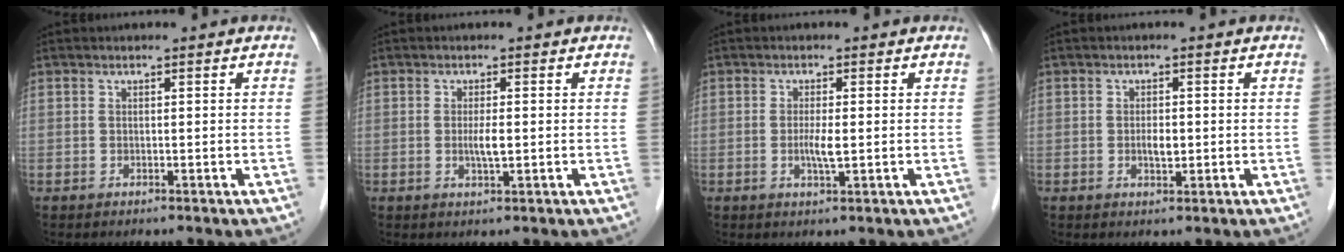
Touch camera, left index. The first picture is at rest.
{"total": 2.2, "force": [-0.1, 0.2, 2.2], "torque": [-0.044, -0.003, -0.001]}
{"total": 2.5, "force": [-0.2, 0.3, 2.4], "torque": [-0.050, -0.004, -0.003]}
{"total": 2.0, "force": [-0.2, 0.9, 1.8], "torque": [-0.034, 0.000, -0.002]}